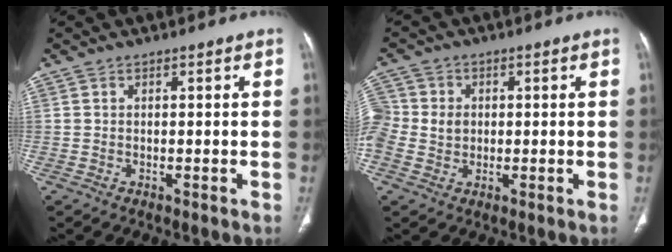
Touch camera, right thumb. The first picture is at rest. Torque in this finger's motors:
{"motor_torque": [0.92, 0.92, 0.03, 0.02, 0.13]}